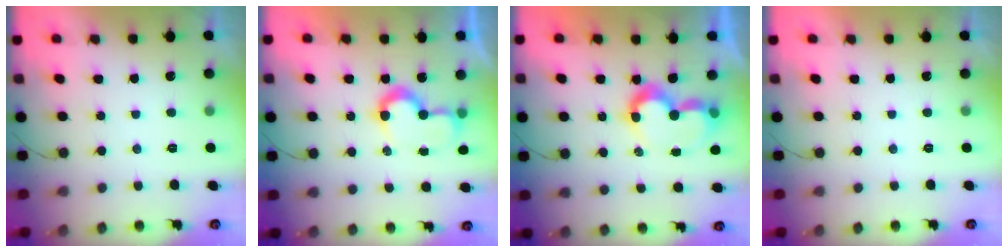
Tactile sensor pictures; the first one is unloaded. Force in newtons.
{"total": 8.3, "press": 8.3, "slide": 0.2}
{"total": 10.0, "press": 9.9, "slide": 1.0}
{"total": 1.7, "press": 1.7, "slide": 0.0}